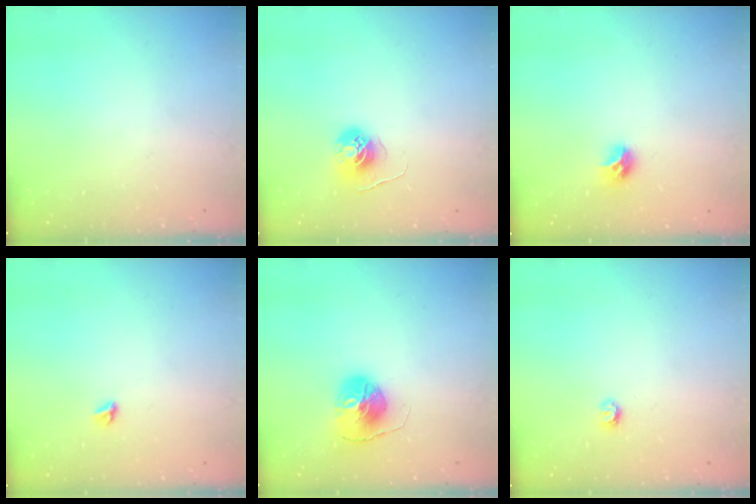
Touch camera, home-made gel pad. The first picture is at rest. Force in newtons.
{"total": 5.9, "press": 5.9, "slide": 0.3}
{"total": 7.5, "press": 7.4, "slide": 0.7}
{"total": 4.2, "press": 4.2, "slide": 0.5}
{"total": 10.1, "press": 10.1, "slide": 0.2}
{"total": 3.6, "press": 3.6, "slide": 0.3}